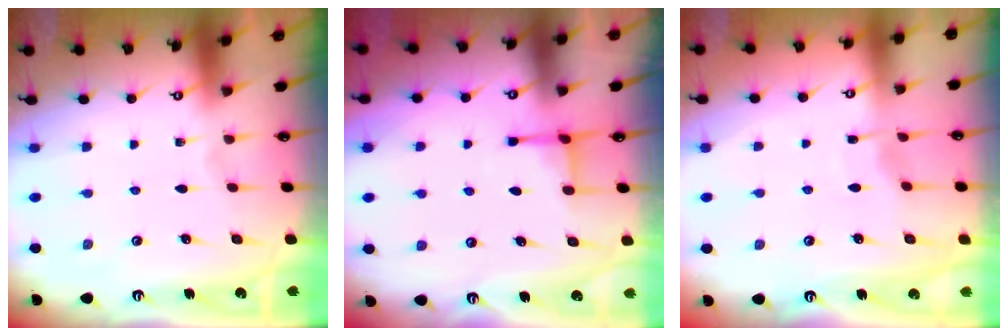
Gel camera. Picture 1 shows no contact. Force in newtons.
{"total": 2.5, "press": 2.3, "slide": 0.8}
{"total": 2.8, "press": 2.7, "slide": 0.5}